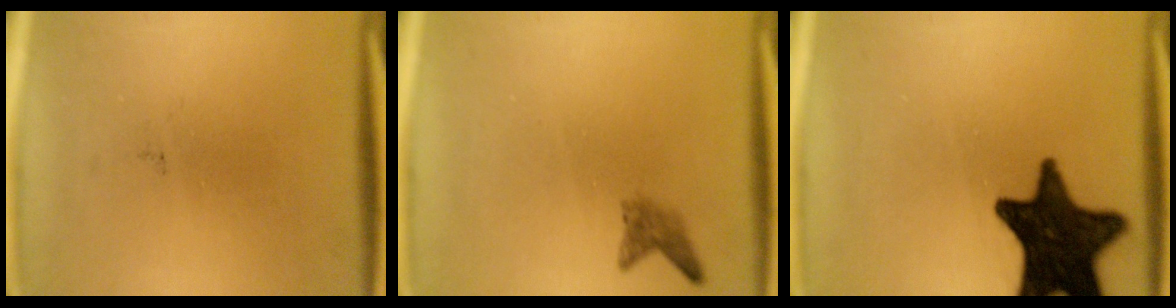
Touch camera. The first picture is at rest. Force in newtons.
{"total": 1.6}
{"total": 17.2}